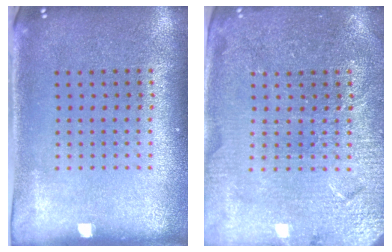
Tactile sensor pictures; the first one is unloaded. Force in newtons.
{"total": 3.7, "press": 3.6, "slide": 1.0}